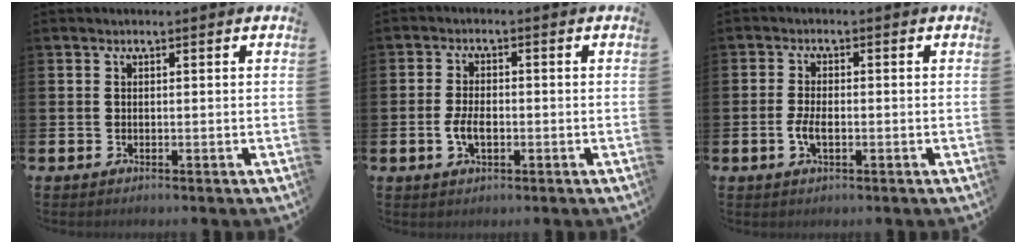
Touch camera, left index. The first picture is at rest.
{"total": 3.5, "force": [-0.7, 1.9, 2.9], "torque": [-0.053, -0.001, -0.016]}
{"total": 2.8, "force": [-0.7, 1.3, 2.4], "torque": [-0.037, -0.002, -0.014]}